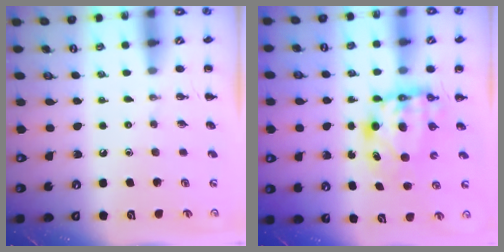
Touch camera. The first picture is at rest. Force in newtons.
{"total": 6.6, "press": 6.4, "slide": 1.3}